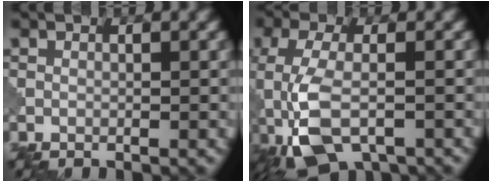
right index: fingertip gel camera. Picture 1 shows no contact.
{"total": 8.2, "force": [-3.6, 3.6, 6.5], "torque": [-0.150, -0.006, -0.075]}